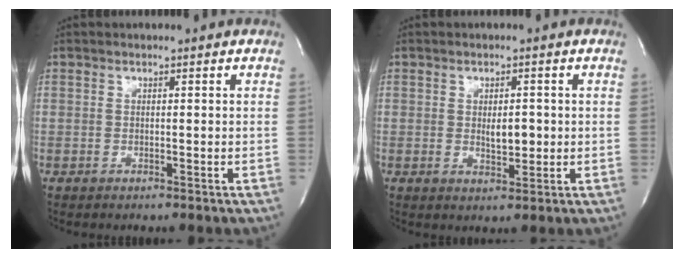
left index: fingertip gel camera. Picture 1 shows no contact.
{"total": 3.1, "force": [0.1, 1.3, 2.8], "torque": [-0.046, -0.004, 0.006]}